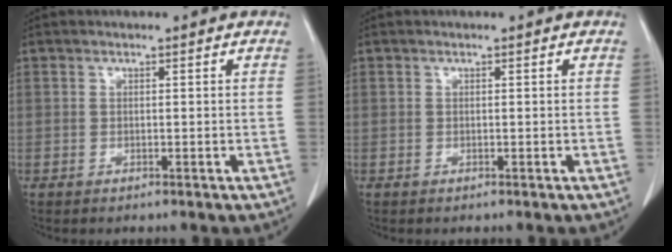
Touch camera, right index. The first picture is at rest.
{"total": 0.0}